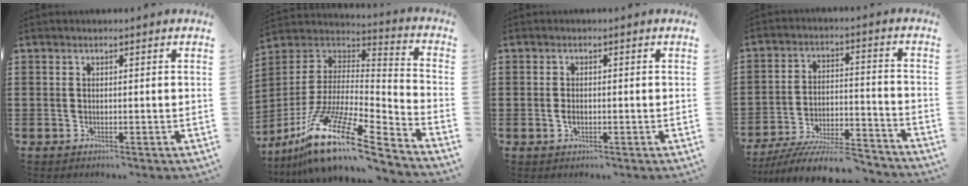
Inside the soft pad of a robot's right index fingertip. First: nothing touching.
{"total": 16.4, "force": [-10.6, 3.1, 12.1], "torque": [-0.244, 0.018, -0.192]}
{"total": 1.2, "force": [-0.3, 0.6, 1.0], "torque": [-0.022, -0.004, -0.005]}
{"total": 9.5, "force": [-8.7, 0.9, 3.6], "torque": [-0.054, 0.020, -0.165]}